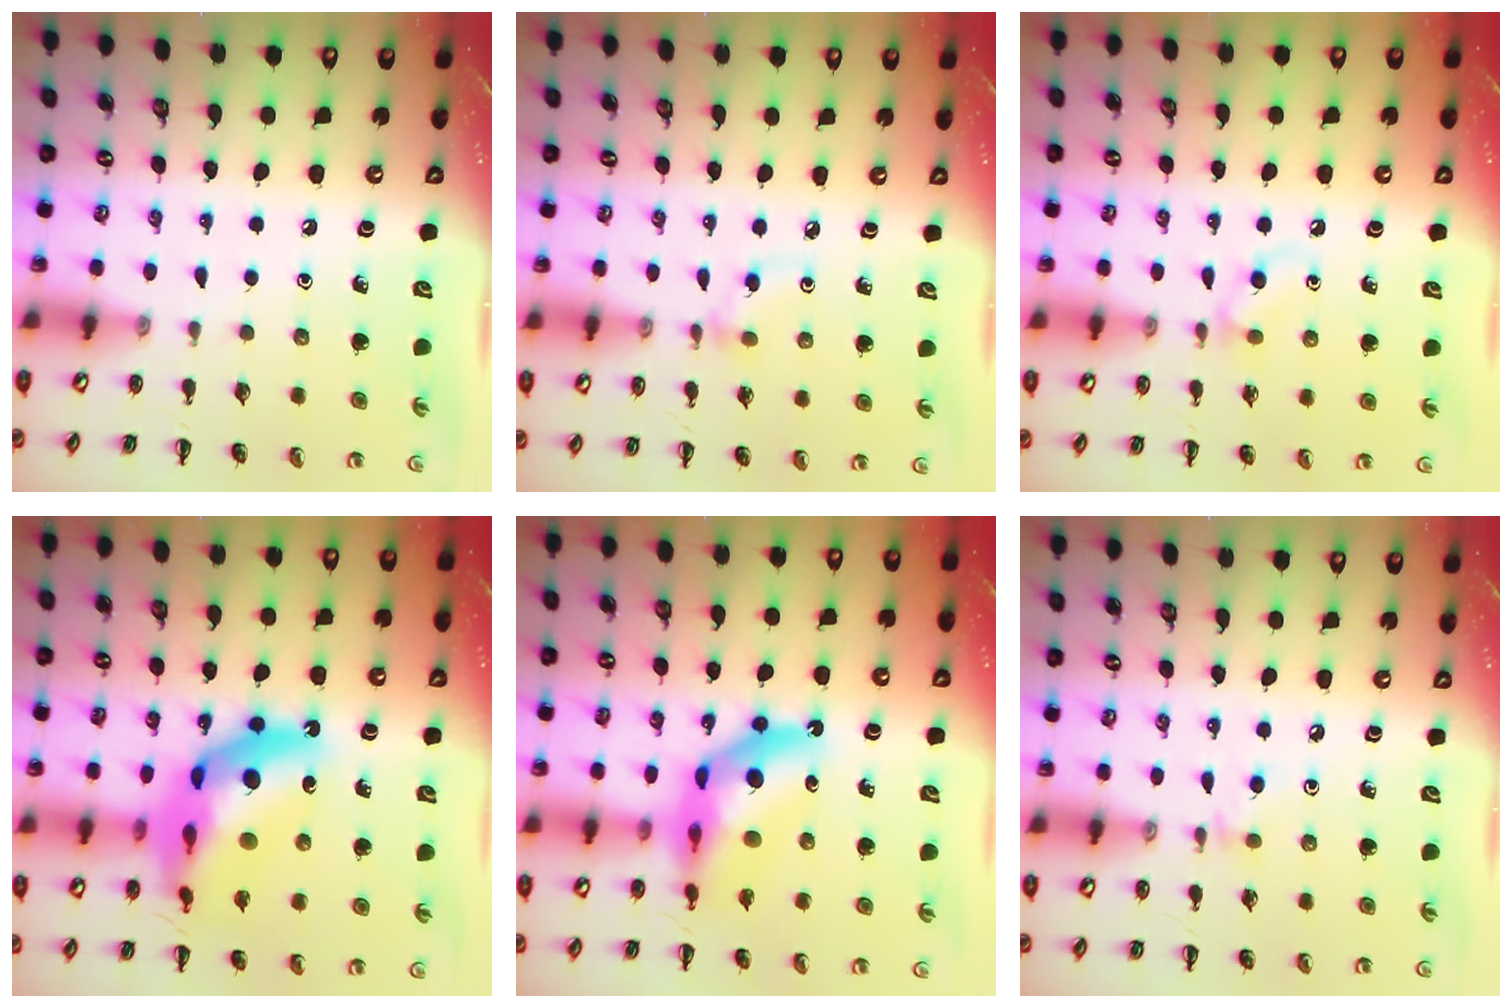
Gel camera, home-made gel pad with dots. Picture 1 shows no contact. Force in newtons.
{"total": 3.5, "press": 3.2, "slide": 1.4}
{"total": 4.1, "press": 3.7, "slide": 1.7}
{"total": 19.5, "press": 18.8, "slide": 5.0}
{"total": 12.4, "press": 11.8, "slide": 3.6}
{"total": 3.9, "press": 3.6, "slide": 1.6}